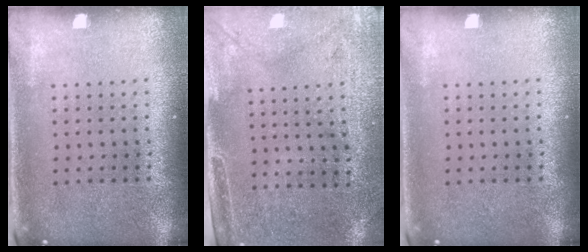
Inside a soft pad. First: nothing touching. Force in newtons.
{"total": 3.0, "press": 2.4, "slide": 1.7}
{"total": 0.0}